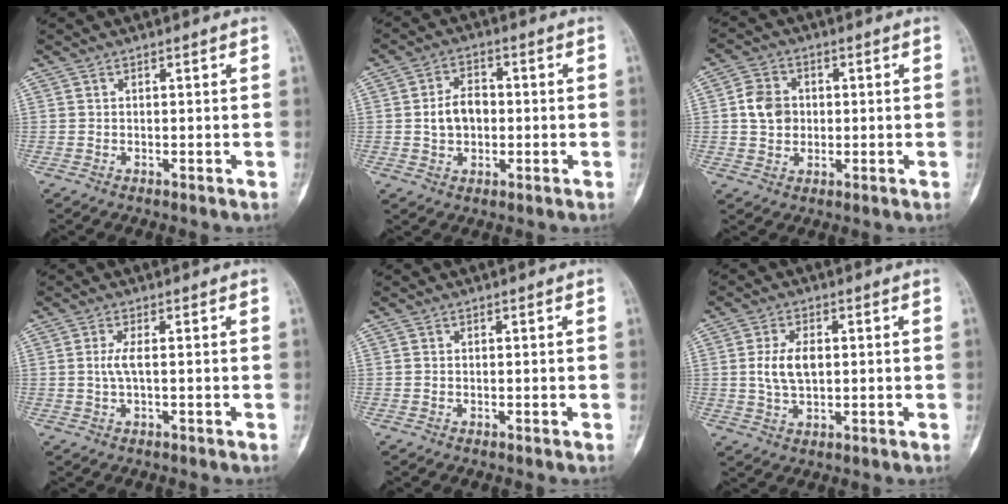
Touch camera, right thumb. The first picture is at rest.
{"total": 6.6, "force": [-0.2, 4.7, 4.6], "torque": [-0.067, 0.015, -0.004]}
{"total": 6.4, "force": [0.4, 5.3, 3.6], "torque": [-0.048, 0.003, 0.005]}
{"total": 2.3, "force": [0.1, 0.4, 2.3], "torque": [-0.064, 0.000, 0.001]}
{"total": 0.0}
{"total": 6.4, "force": [0.6, 3.5, 5.2], "torque": [-0.103, 0.001, 0.012]}